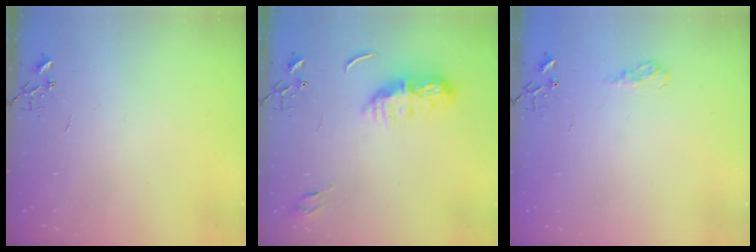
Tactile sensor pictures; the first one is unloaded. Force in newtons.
{"total": 9.4, "press": 9.4, "slide": 0.4}
{"total": 8.2, "press": 8.2, "slide": 0.9}